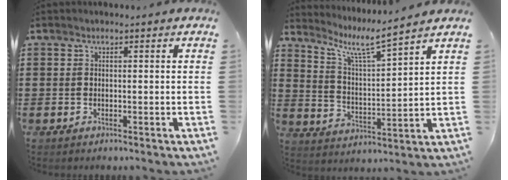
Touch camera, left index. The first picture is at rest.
{"total": 7.0, "force": [5.6, 0.5, 4.2], "torque": [-0.105, -0.032, 0.093]}